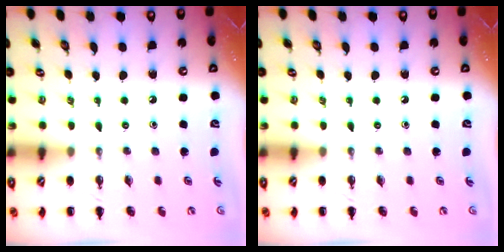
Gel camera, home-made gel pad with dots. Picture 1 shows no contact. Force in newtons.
{"total": 0.0}